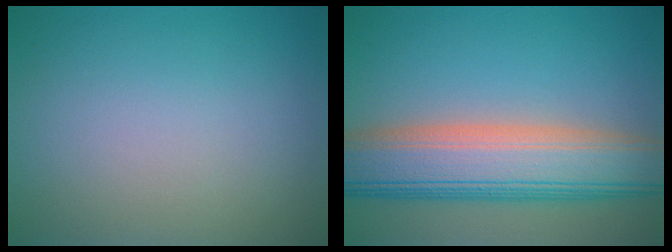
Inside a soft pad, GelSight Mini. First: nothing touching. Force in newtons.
{"total": 10.0, "press": 10.0, "slide": 0.6}